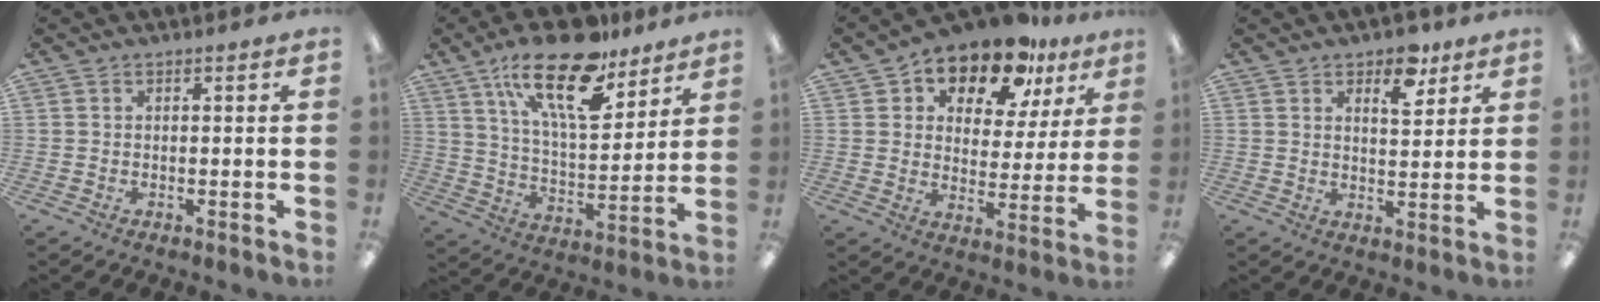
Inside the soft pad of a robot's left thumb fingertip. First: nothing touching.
{"total": 22.0, "force": [14.5, 8.7, 14.1], "torque": [-0.235, -0.075, 0.245]}
{"total": 13.5, "force": [10.4, 6.2, 5.8], "torque": [-0.105, -0.067, 0.184]}
{"total": 7.6, "force": [5.2, 3.7, 4.2], "torque": [-0.039, -0.026, 0.084]}